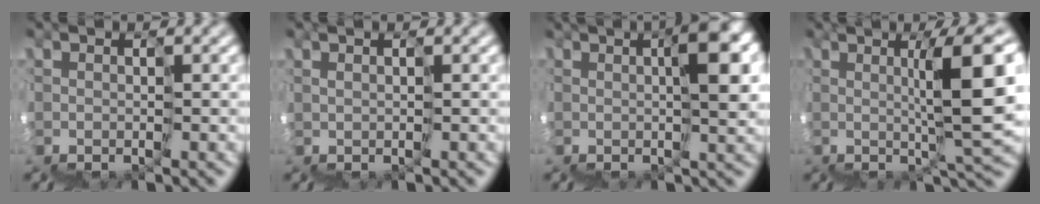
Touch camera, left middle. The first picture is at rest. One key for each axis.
{"total": 0.8, "fx": 0.6, "fy": -0.3, "fz": 0.3, "tx": -0.004, "ty": 0.010, "tz": 0.016}
{"total": 7.1, "fx": 2.8, "fy": 1.6, "fz": 6.3, "tx": -0.107, "ty": 0.025, "tz": 0.052}
{"total": 7.7, "fx": 2.4, "fy": -0.1, "fz": 7.4, "tx": -0.096, "ty": 0.025, "tz": 0.038}